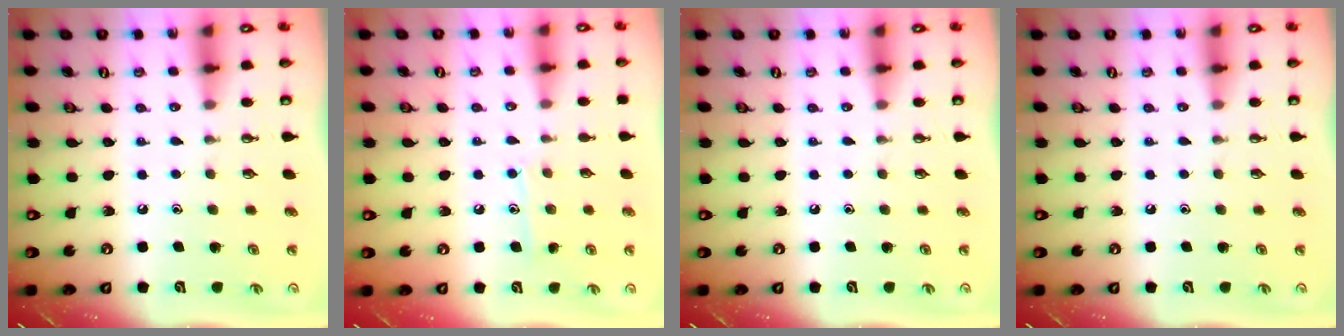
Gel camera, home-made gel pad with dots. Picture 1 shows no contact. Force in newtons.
{"total": 7.8, "press": 7.8, "slide": 0.0}
{"total": 0.0}
{"total": 0.0}